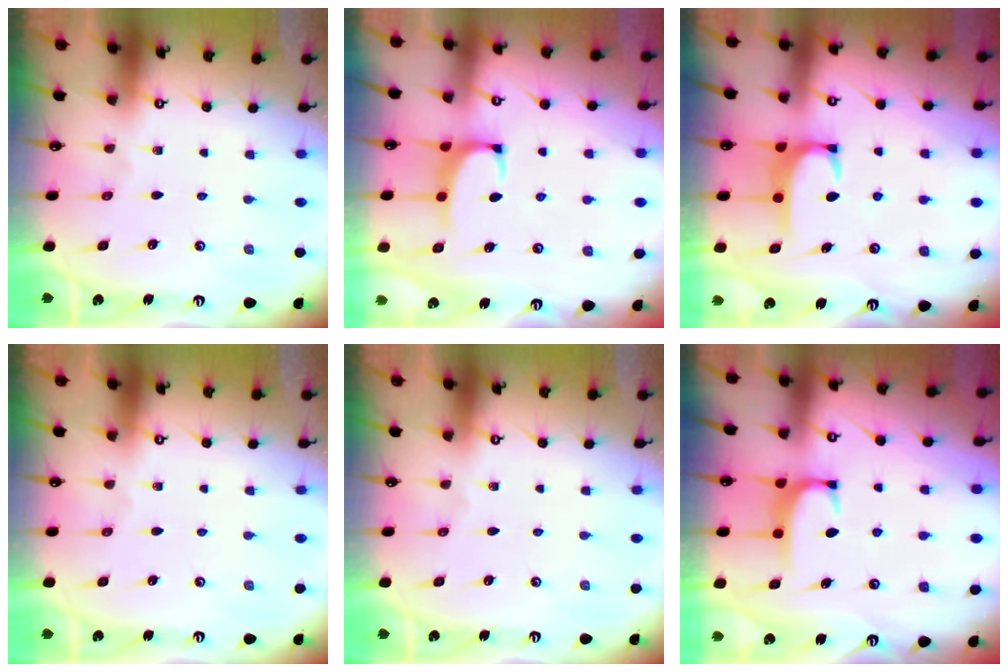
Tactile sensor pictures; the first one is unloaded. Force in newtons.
{"total": 0.7, "press": 0.2, "slide": 0.7}
{"total": 2.9, "press": 2.9, "slide": 0.3}
{"total": 0.0}
{"total": 0.0}
{"total": 1.8, "press": 1.8, "slide": 0.5}